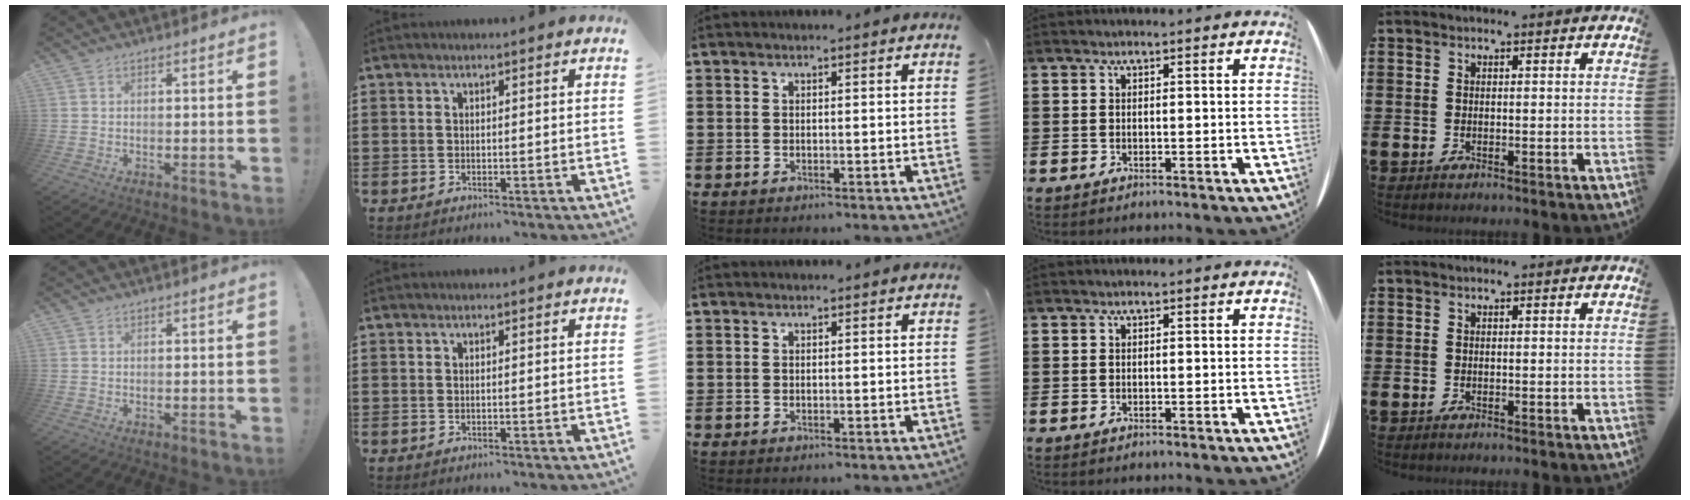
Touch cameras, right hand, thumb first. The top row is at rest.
{}